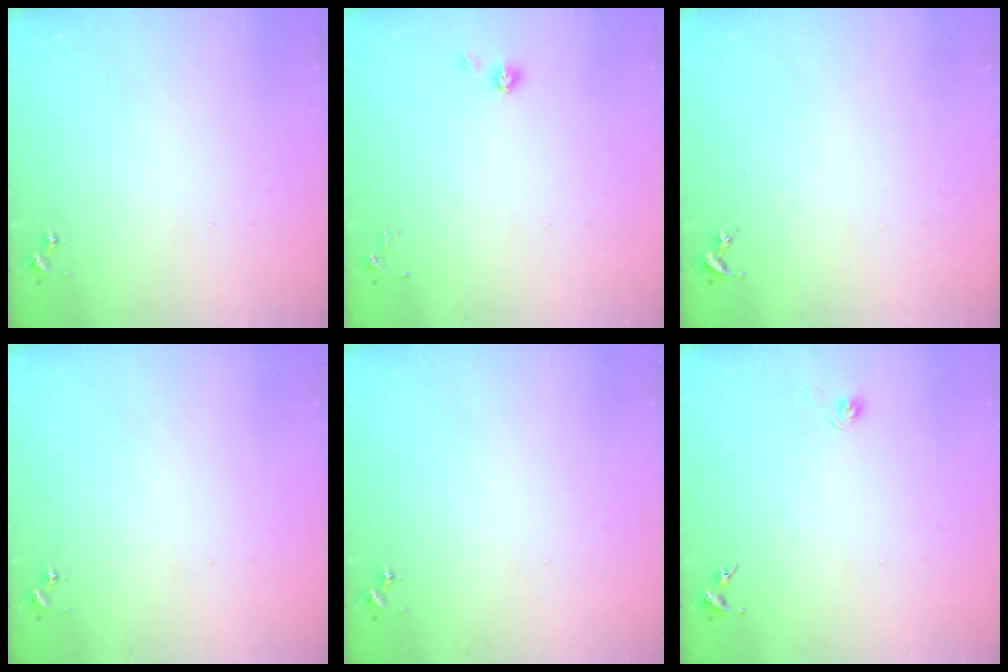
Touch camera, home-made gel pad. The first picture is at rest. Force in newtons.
{"total": 3.7, "press": 3.1, "slide": 1.9}
{"total": 0.0}
{"total": 0.0}
{"total": 0.0}
{"total": 3.1, "press": 2.7, "slide": 1.4}